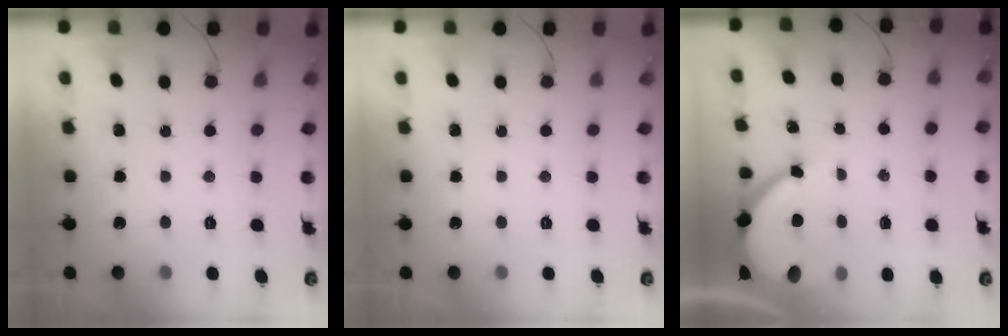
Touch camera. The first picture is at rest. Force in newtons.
{"total": 0.0}
{"total": 6.9, "press": 6.8, "slide": 1.1}